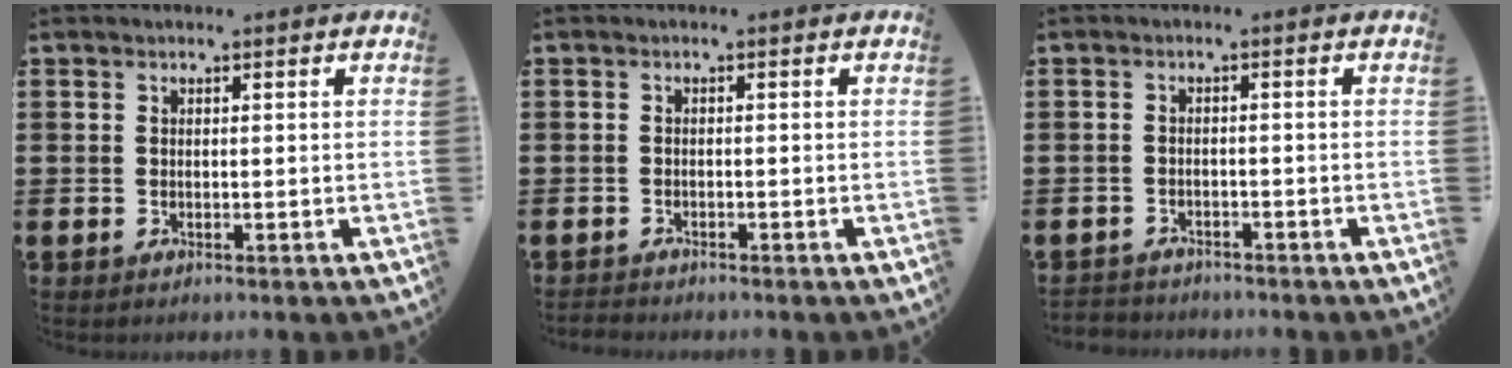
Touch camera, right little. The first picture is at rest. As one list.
[{"total": 0.7, "force": [-0.7, 0.1, -0.1], "torque": [-0.001, -0.002, -0.015]}, {"total": 1.6, "force": [-1.6, 0.2, -0.4], "torque": [0.001, 0.003, -0.037]}]